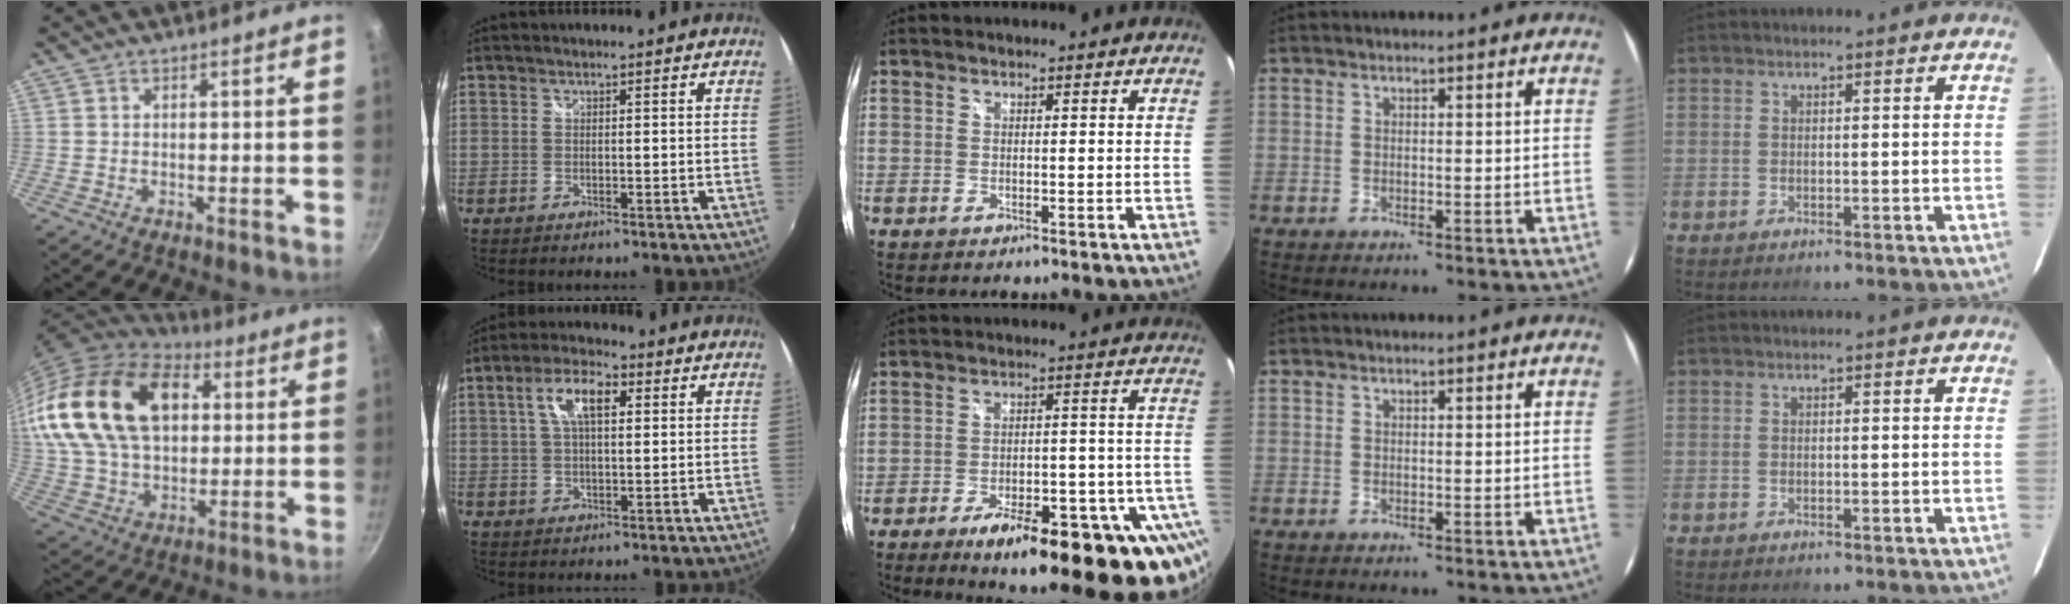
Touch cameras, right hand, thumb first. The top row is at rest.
{"thumb": {"total": 26.0, "force": [6.9, 17.0, 18.5], "torque": [-0.321, 0.001, 0.124]}, "index": {"total": 7.8, "force": [2.4, 3.4, 6.6], "torque": [-0.124, 0.018, 0.041]}, "middle": {"total": 25.2, "force": [-17.7, 7.2, 16.4], "torque": [-0.206, -0.016, -0.226]}}